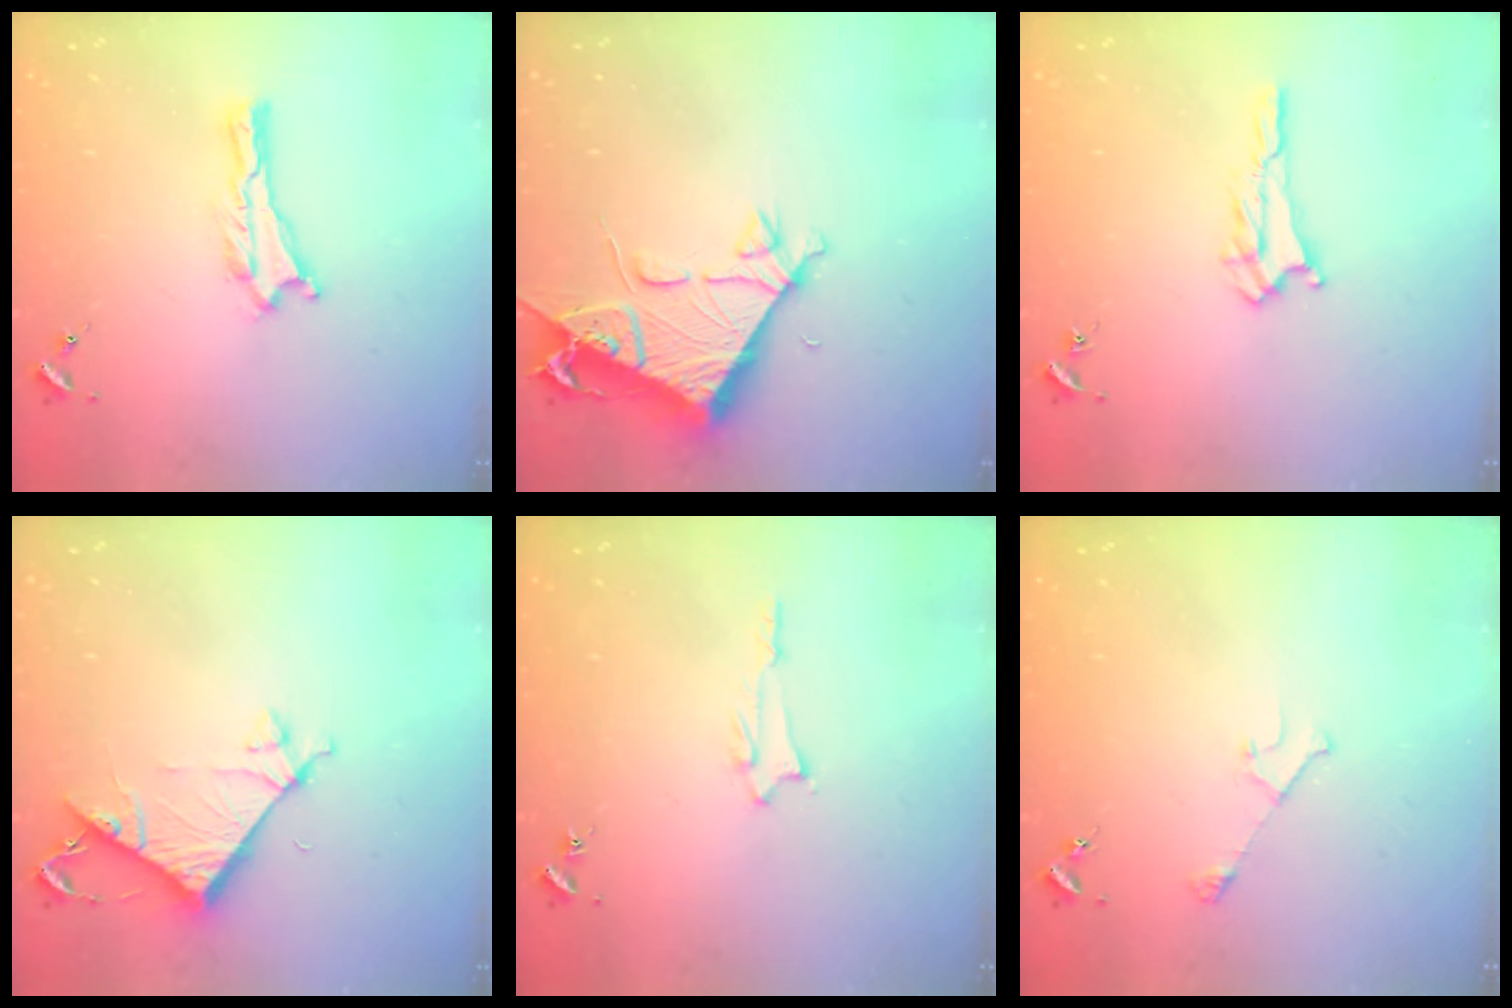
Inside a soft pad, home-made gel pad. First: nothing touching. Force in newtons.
{"total": 6.6, "press": 6.6, "slide": 0.7}
{"total": 1.7, "press": 1.7, "slide": 0.2}
{"total": 7.2, "press": 7.2, "slide": 0.4}
{"total": 1.2, "press": 1.2, "slide": 0.1}
{"total": 2.9, "press": 2.9, "slide": 0.3}